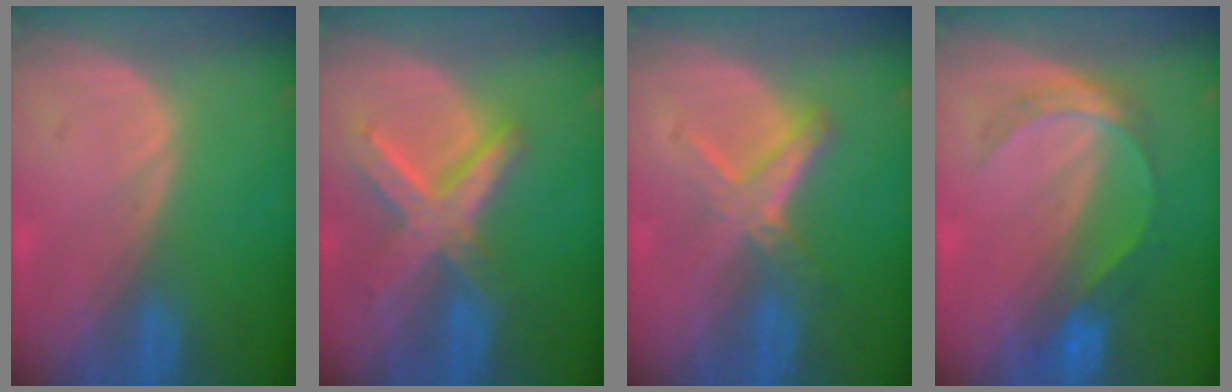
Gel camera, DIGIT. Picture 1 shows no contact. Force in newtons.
{"total": 8.4, "press": 7.2, "slide": 4.4}
{"total": 5.5, "press": 5.4, "slide": 1.3}
{"total": 5.4, "press": 5.0, "slide": 2.1}